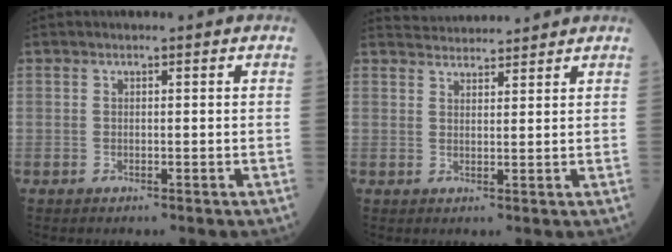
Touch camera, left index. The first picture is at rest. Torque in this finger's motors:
{"motor_torque": [-0.40, -0.50, -0.02, 0.00]}